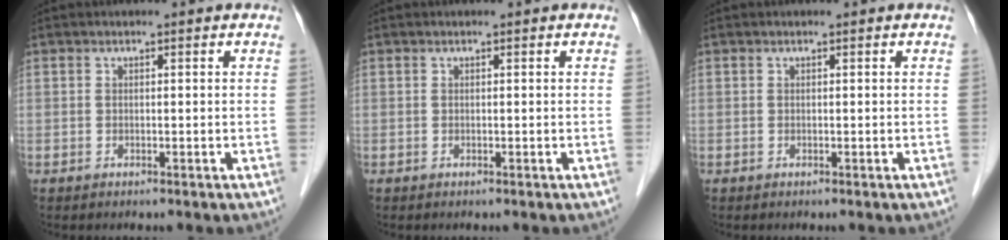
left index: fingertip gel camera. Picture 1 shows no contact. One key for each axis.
{"total": 0.0}
{"total": 0.0}